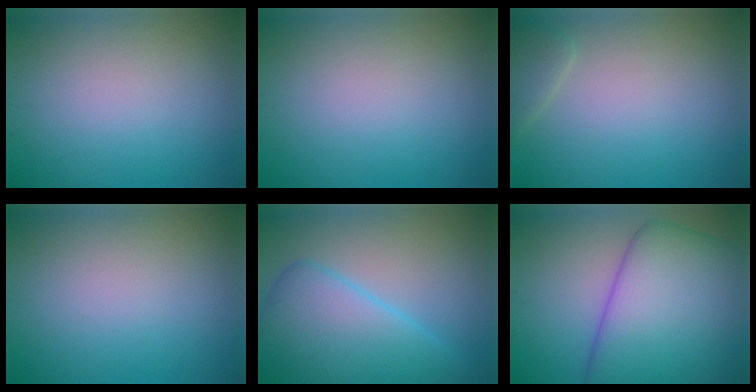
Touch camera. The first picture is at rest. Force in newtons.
{"total": 0.0}
{"total": 1.6, "press": 1.6, "slide": 0.2}
{"total": 0.0}
{"total": 8.7, "press": 8.7, "slide": 0.3}
{"total": 13.6, "press": 13.6, "slide": 0.4}